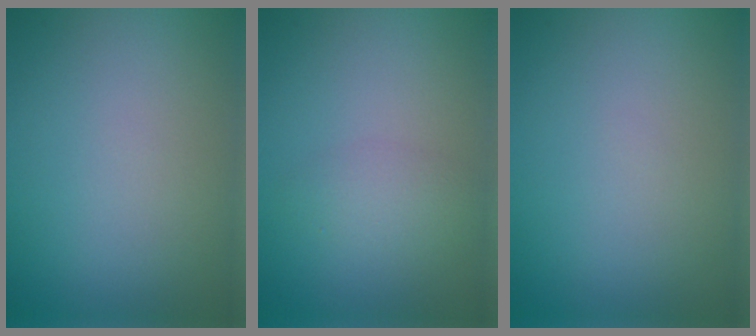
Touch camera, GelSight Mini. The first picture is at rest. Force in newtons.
{"total": 1.8, "press": 1.8, "slide": 0.2}
{"total": 0.0}